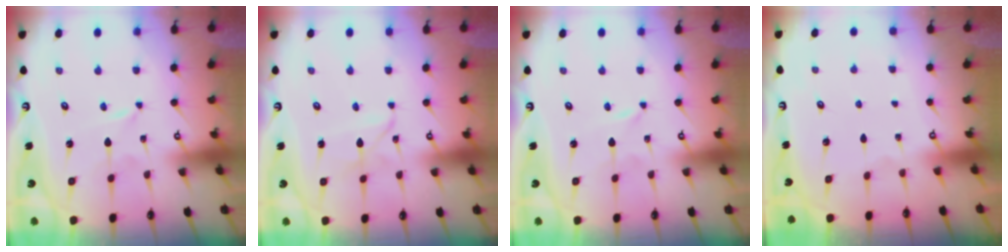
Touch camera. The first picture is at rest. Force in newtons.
{"total": 2.5, "press": 2.5, "slide": 0.2}
{"total": 0.0}
{"total": 0.0}